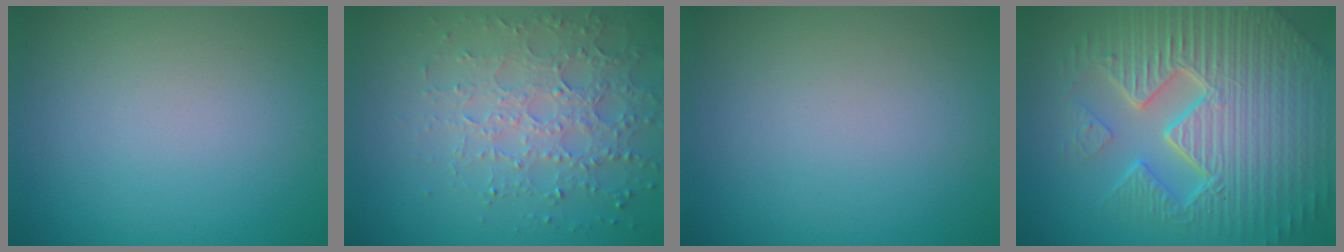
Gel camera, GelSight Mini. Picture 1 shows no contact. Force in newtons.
{"total": 4.8, "press": 4.3, "slide": 2.1}
{"total": 0.0}
{"total": 11.1, "press": 7.0, "slide": 8.6}